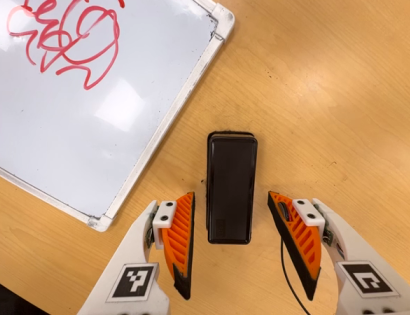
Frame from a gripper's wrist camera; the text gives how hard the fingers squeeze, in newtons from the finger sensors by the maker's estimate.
{"total": 0.0}